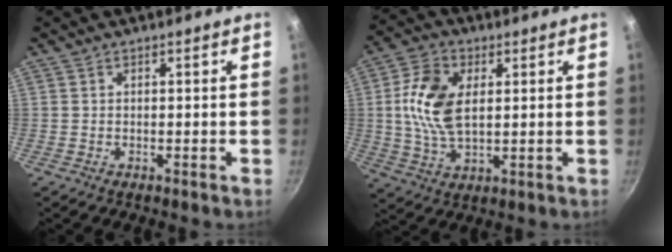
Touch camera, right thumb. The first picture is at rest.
{"total": 11.8, "force": [2.0, 6.9, 9.3], "torque": [-0.172, 0.004, 0.034]}